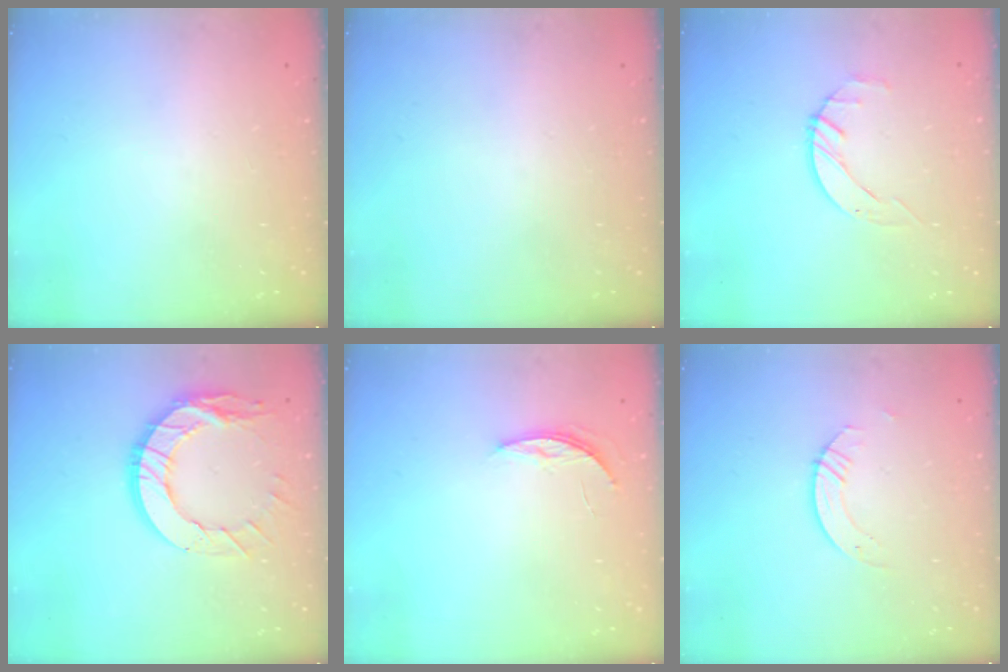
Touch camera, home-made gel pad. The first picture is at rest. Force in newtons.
{"total": 0.0}
{"total": 2.1, "press": 2.0, "slide": 0.3}
{"total": 14.5, "press": 14.4, "slide": 1.2}
{"total": 3.9, "press": 3.9, "slide": 0.4}
{"total": 2.8, "press": 2.8, "slide": 0.2}